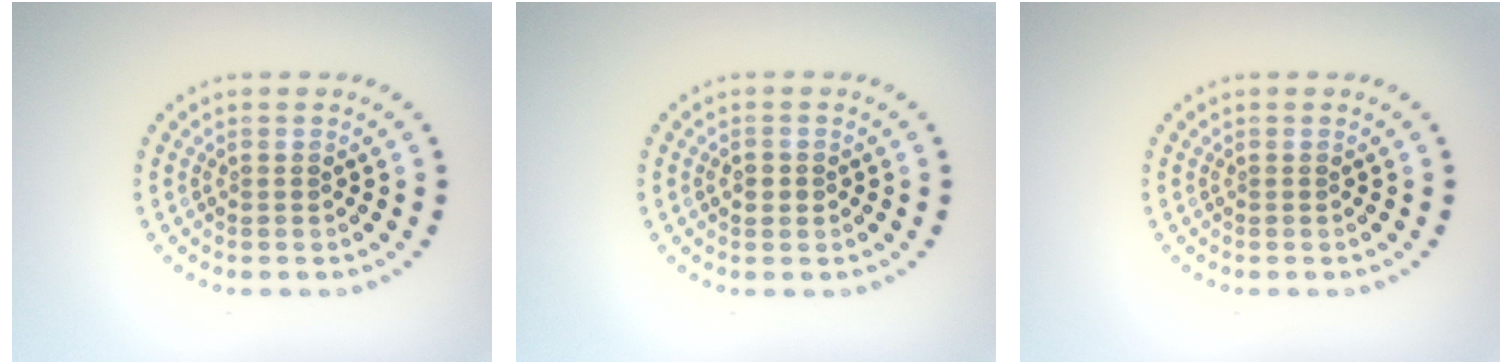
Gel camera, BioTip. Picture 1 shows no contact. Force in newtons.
{"total": 0.8, "press": 0.8, "slide": 0.2}
{"total": 0.0}